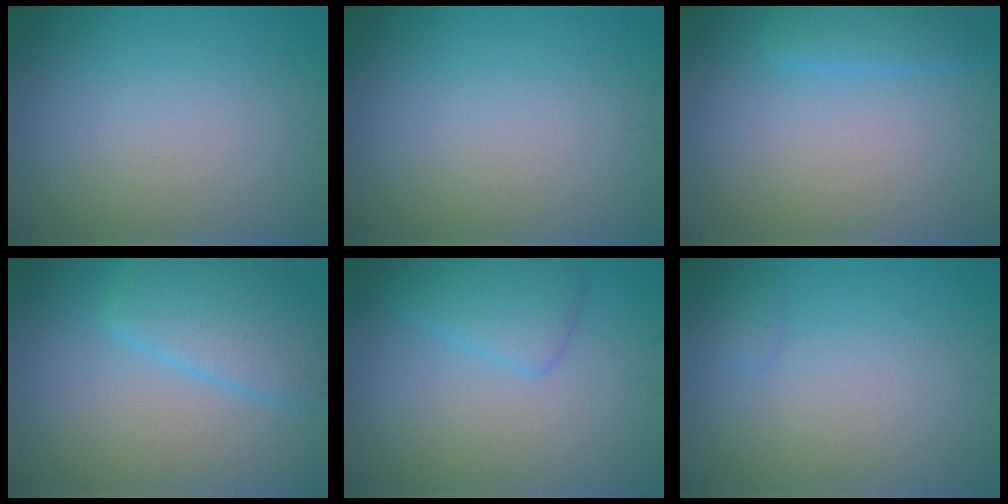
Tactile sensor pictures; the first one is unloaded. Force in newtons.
{"total": 0.0}
{"total": 2.2, "press": 2.2, "slide": 0.1}
{"total": 5.2, "press": 5.2, "slide": 0.3}
{"total": 2.8, "press": 2.8, "slide": 0.2}
{"total": 0.6, "press": 0.6, "slide": 0.1}